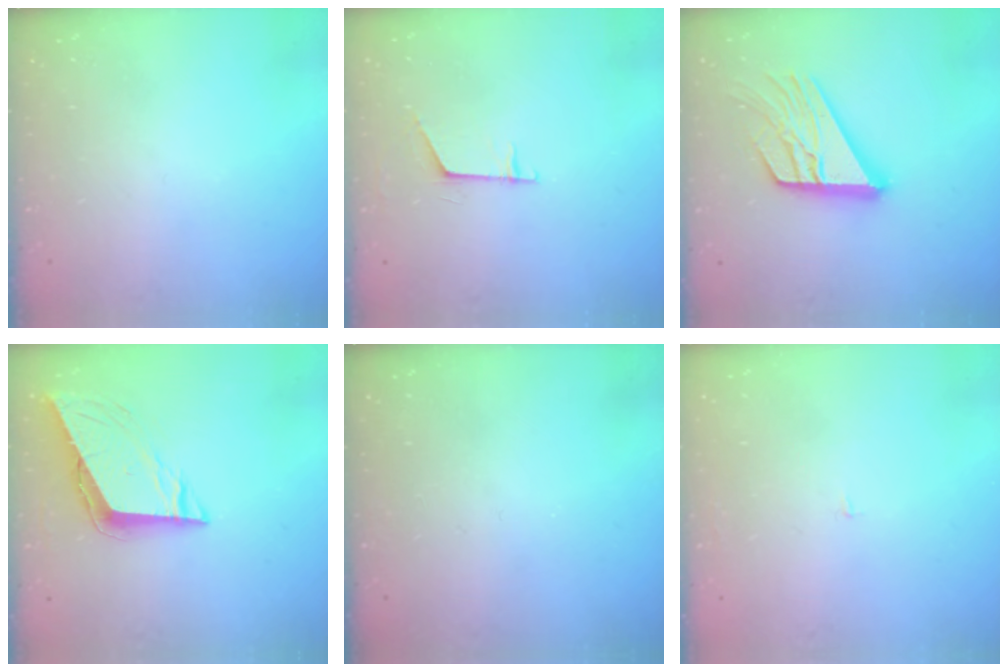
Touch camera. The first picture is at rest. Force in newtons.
{"total": 6.1, "press": 6.1, "slide": 0.5}
{"total": 17.5, "press": 17.4, "slide": 1.7}
{"total": 8.3, "press": 8.2, "slide": 0.4}
{"total": 0.0}
{"total": 1.2, "press": 1.2, "slide": 0.1}